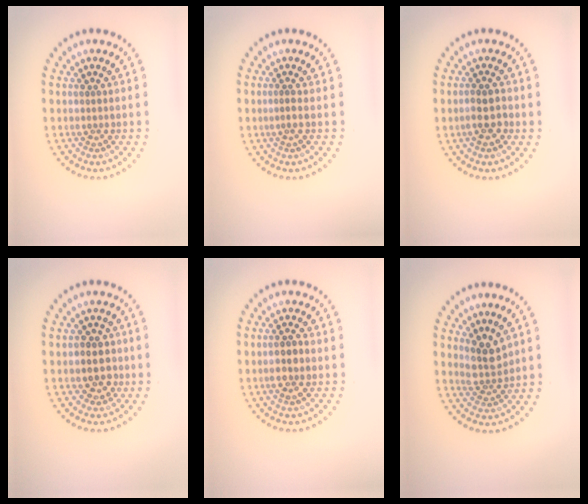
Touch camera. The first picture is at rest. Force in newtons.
{"total": 0.6, "press": 0.2, "slide": 0.5}
{"total": 2.3, "press": 2.2, "slide": 0.7}
{"total": 3.0, "press": 2.9, "slide": 0.9}
{"total": 2.1, "press": 2.0, "slide": 0.6}
{"total": 2.7, "press": 2.4, "slide": 1.3}